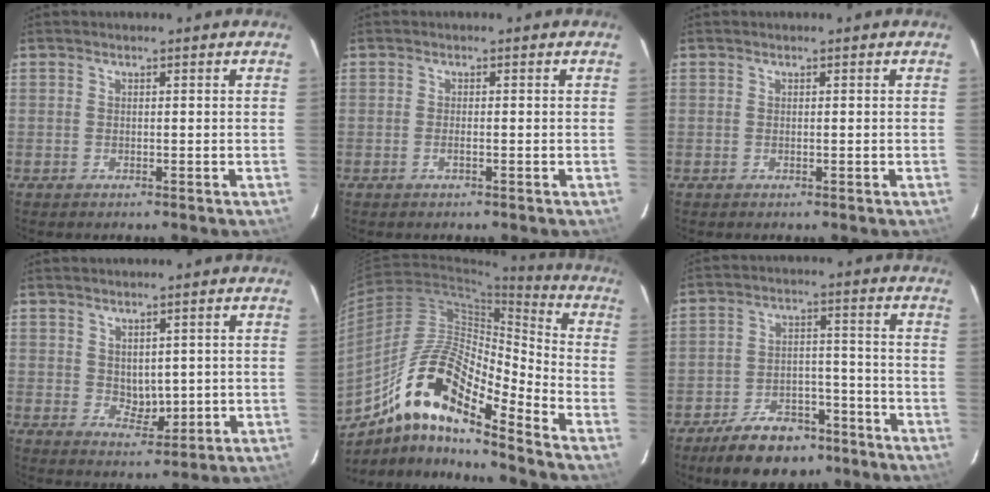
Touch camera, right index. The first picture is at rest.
{"total": 1.1, "force": [-0.4, 0.3, 0.9], "torque": [-0.022, 0.000, -0.008]}
{"total": 0.0}
{"total": 1.5, "force": [0.0, 1.0, 1.2], "torque": [-0.025, -0.002, 0.005]}
{"total": 18.2, "force": [-10.8, 4.6, 13.8], "torque": [-0.259, 0.030, -0.186]}
{"total": 12.2, "force": [-8.9, 5.8, 5.9], "torque": [-0.095, 0.013, -0.145]}